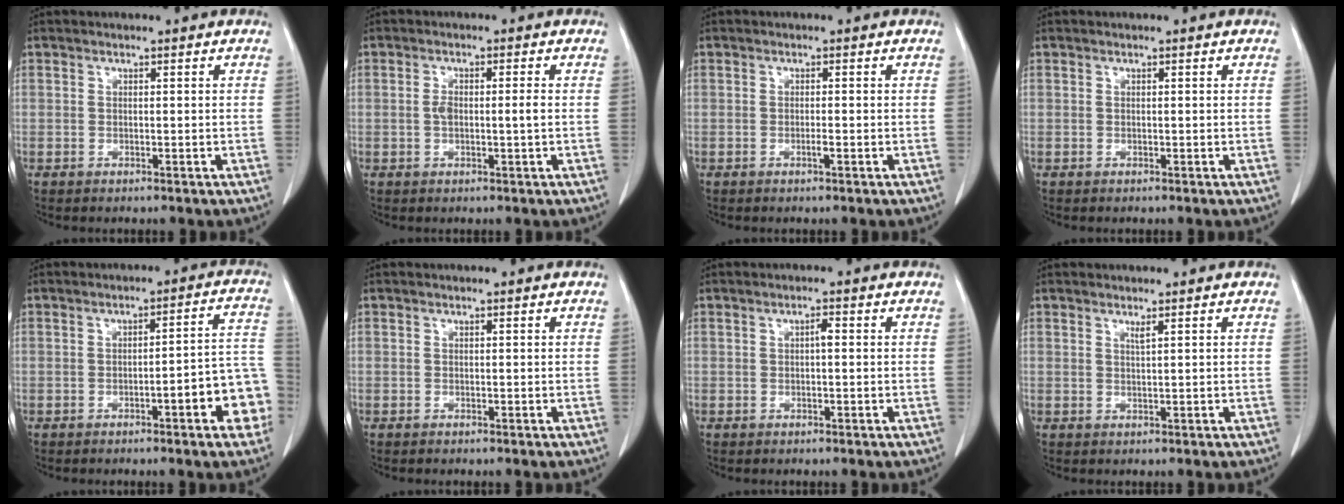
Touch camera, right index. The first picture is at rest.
{"total": 2.9, "force": [-0.2, 0.6, 2.9], "torque": [-0.056, 0.004, -0.001]}
{"total": 0.9, "force": [-0.4, 0.0, 0.8], "torque": [-0.017, 0.001, -0.006]}
{"total": 0.0}
{"total": 9.1, "force": [-3.6, 1.4, 8.2], "torque": [-0.085, 0.027, -0.044]}
{"total": 0.0}
{"total": 1.1, "force": [0.0, 0.2, 1.1], "torque": [-0.019, 0.003, 0.000]}
{"total": 0.9, "force": [0.6, -0.3, 0.6], "torque": [-0.016, -0.006, 0.012]}